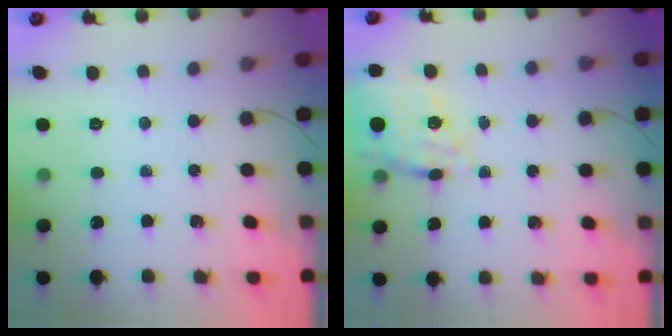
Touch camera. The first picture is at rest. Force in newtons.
{"total": 11.4, "press": 10.8, "slide": 3.9}